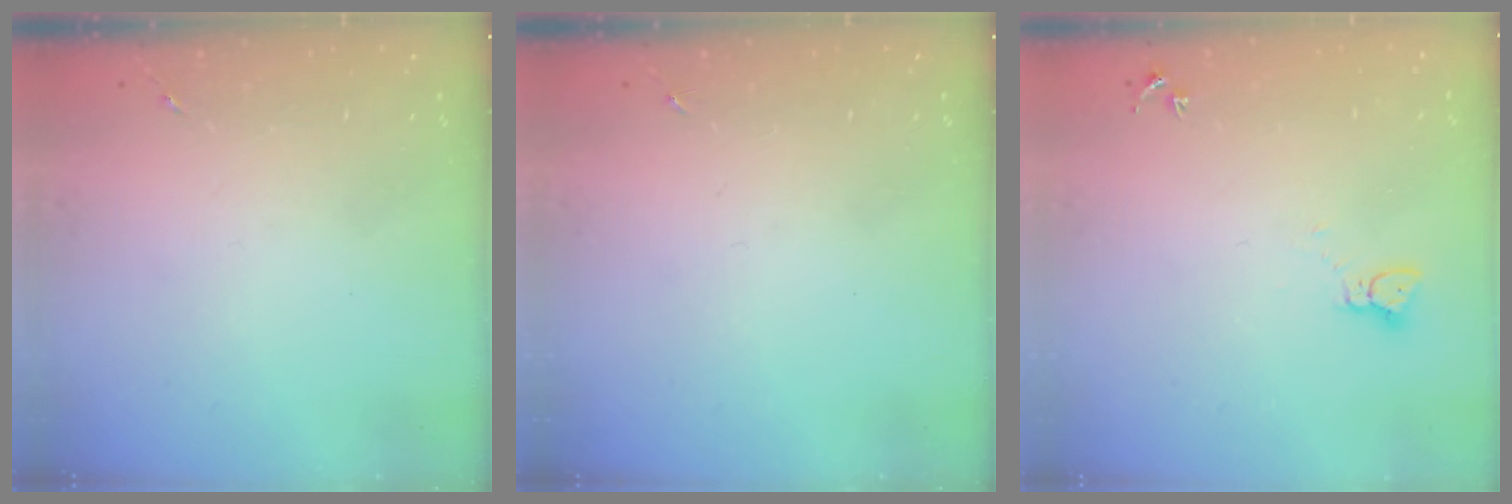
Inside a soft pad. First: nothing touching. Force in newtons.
{"total": 0.0}
{"total": 2.3, "press": 2.3, "slide": 0.3}